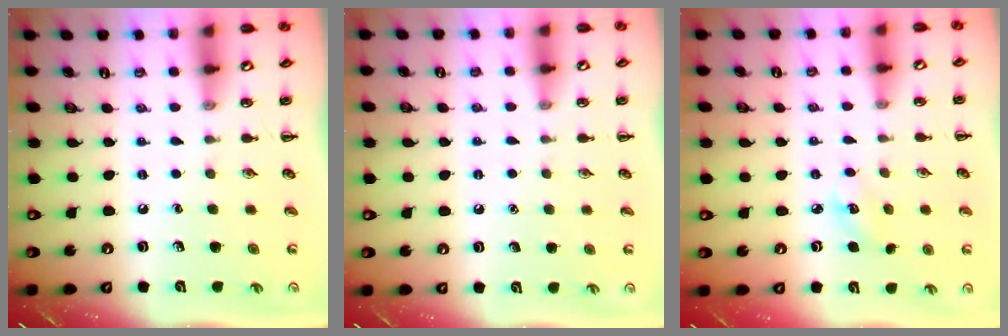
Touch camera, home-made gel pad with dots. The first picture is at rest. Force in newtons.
{"total": 1.4, "press": 1.4, "slide": 0.1}
{"total": 3.7, "press": 3.6, "slide": 1.0}